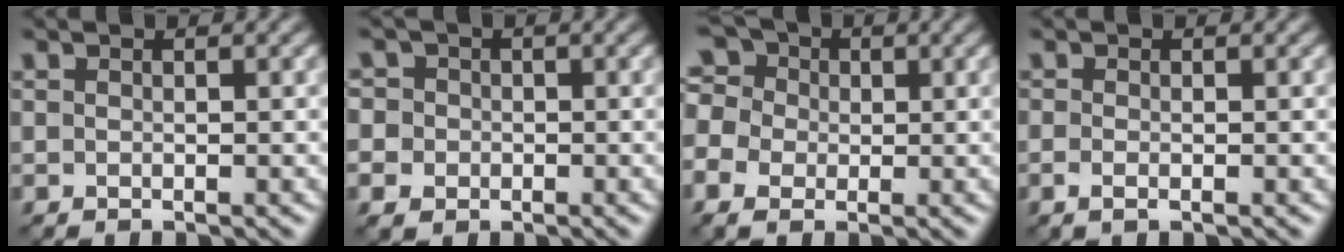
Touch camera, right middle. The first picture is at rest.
{"total": 4.6, "force": [-0.3, 4.4, 1.5], "torque": [-0.027, 0.019, -0.035]}
{"total": 7.3, "force": [-0.5, 6.1, 4.0], "torque": [-0.099, 0.020, -0.039]}
{"total": 1.1, "force": [-0.4, 0.3, 0.9], "torque": [-0.021, -0.005, -0.010]}